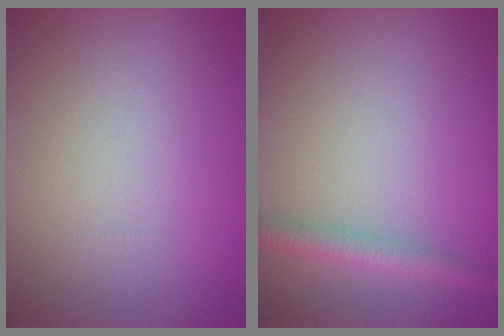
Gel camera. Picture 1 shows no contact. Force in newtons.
{"total": 2.3, "press": 2.3, "slide": 0.1}